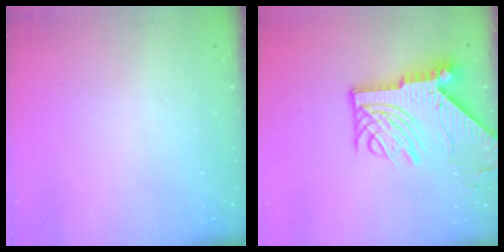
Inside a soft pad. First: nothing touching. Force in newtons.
{"total": 14.3, "press": 14.2, "slide": 1.7}